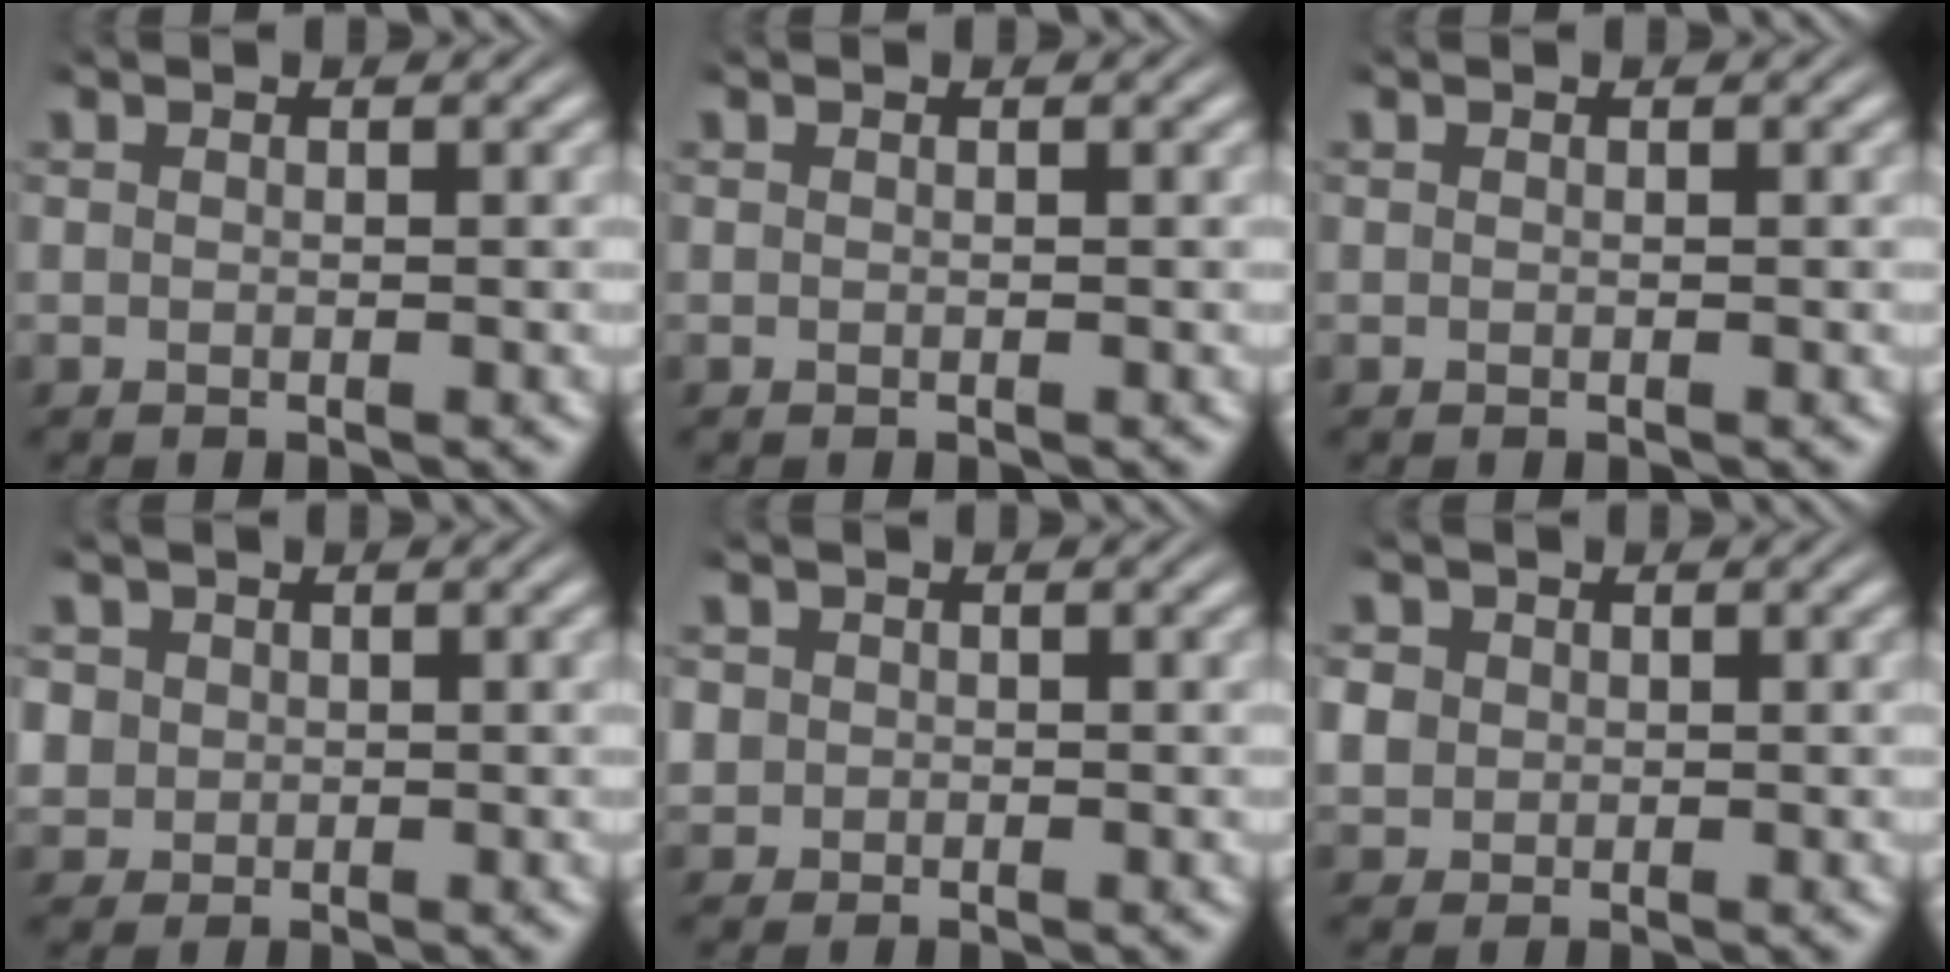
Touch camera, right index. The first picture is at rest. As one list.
[{"total": 0.0}, {"total": 0.0}, {"total": 3.9, "force": [0.3, 3.6, 1.4], "torque": [-0.047, -0.014, 0.013]}, {"total": 2.4, "force": [-0.1, 2.3, 0.7], "torque": [-0.028, -0.011, 0.002]}, {"total": 3.1, "force": [0.2, 2.9, 1.2], "torque": [-0.038, -0.006, 0.009]}]